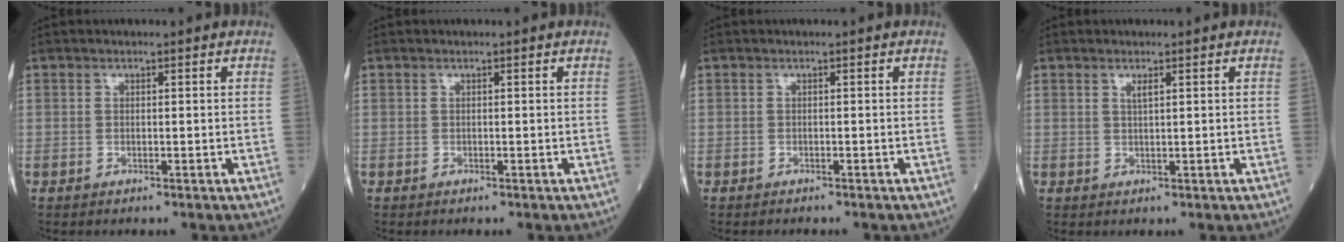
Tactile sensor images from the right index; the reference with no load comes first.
{"total": 0.0}
{"total": 0.7, "force": [-0.7, 0.1, 0.2], "torque": [-0.007, -0.001, -0.010]}
{"total": 1.1, "force": [0.6, 0.1, 0.9], "torque": [-0.020, -0.003, 0.012]}